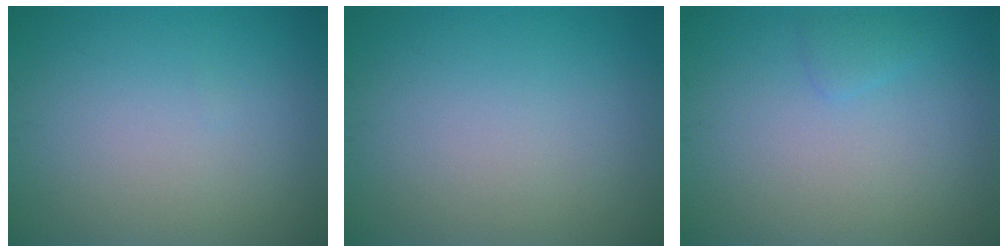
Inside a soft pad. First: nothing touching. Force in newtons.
{"total": 0.0}
{"total": 0.9, "press": 0.9, "slide": 0.0}